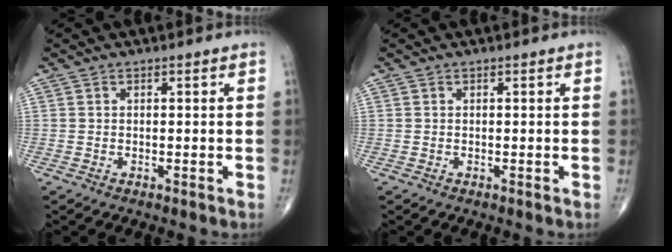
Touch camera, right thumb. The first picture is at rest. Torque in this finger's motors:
{"motor_torque": [0.00, 0.00, 0.00, 0.00, 0.00]}